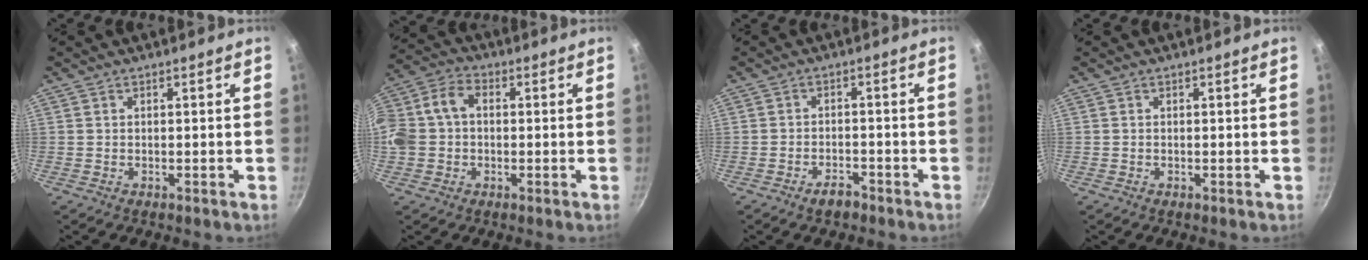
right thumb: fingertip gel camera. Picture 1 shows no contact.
{"total": 11.4, "force": [0.5, 8.5, 7.6], "torque": [-0.149, 0.036, -0.006]}
{"total": 3.2, "force": [-2.4, 1.6, 1.5], "torque": [-0.018, 0.023, -0.033]}
{"total": 0.0}